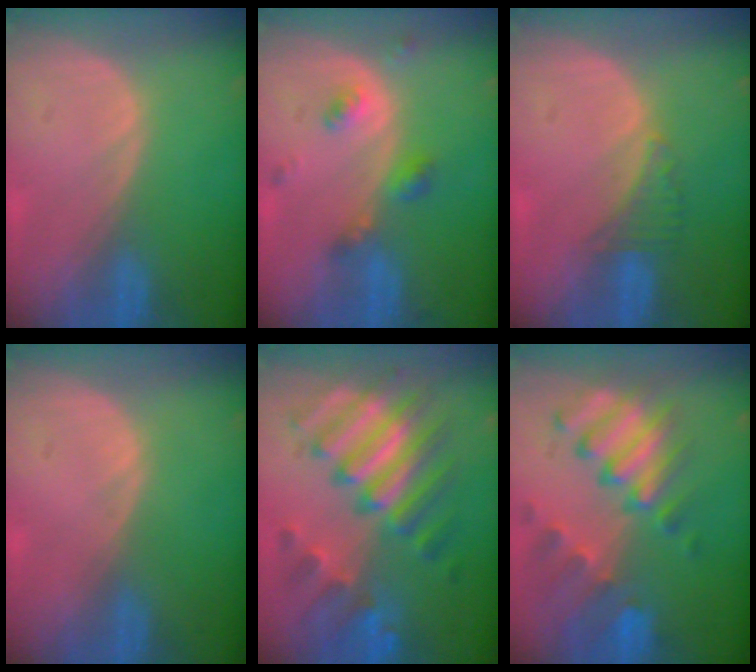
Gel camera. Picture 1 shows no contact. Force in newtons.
{"total": 4.8, "press": 4.3, "slide": 2.1}
{"total": 2.7, "press": 2.6, "slide": 0.7}
{"total": 0.0}
{"total": 10.9, "press": 10.9, "slide": 0.9}
{"total": 10.2, "press": 8.9, "slide": 5.0}